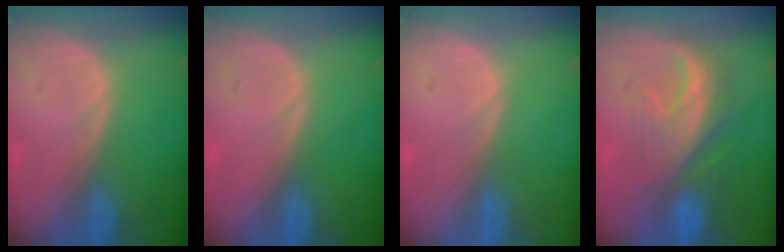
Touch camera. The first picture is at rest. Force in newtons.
{"total": 0.0}
{"total": 0.0}
{"total": 8.1, "press": 7.7, "slide": 2.5}